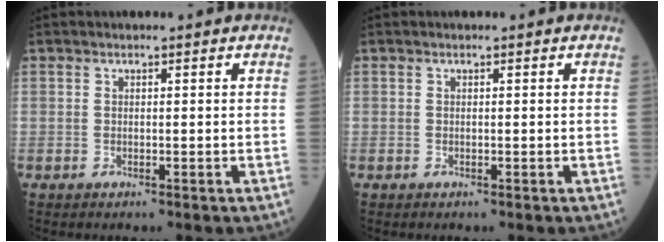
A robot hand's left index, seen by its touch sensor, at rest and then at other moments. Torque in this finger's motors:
{"motor_torque": [0.04, 0.06, 0.01, 0.00]}